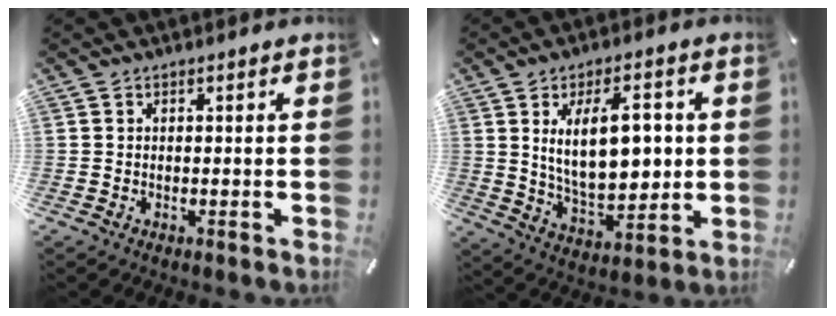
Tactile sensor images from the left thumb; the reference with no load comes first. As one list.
[{"total": 15.3, "force": [3.0, 8.2, 12.6], "torque": [-0.208, -0.004, 0.047]}]